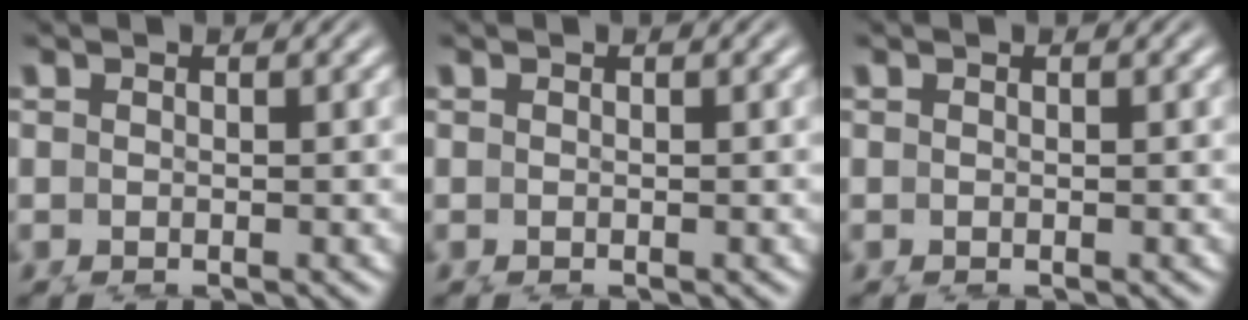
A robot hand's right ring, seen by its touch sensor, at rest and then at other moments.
{"total": 0.0}
{"total": 0.0}